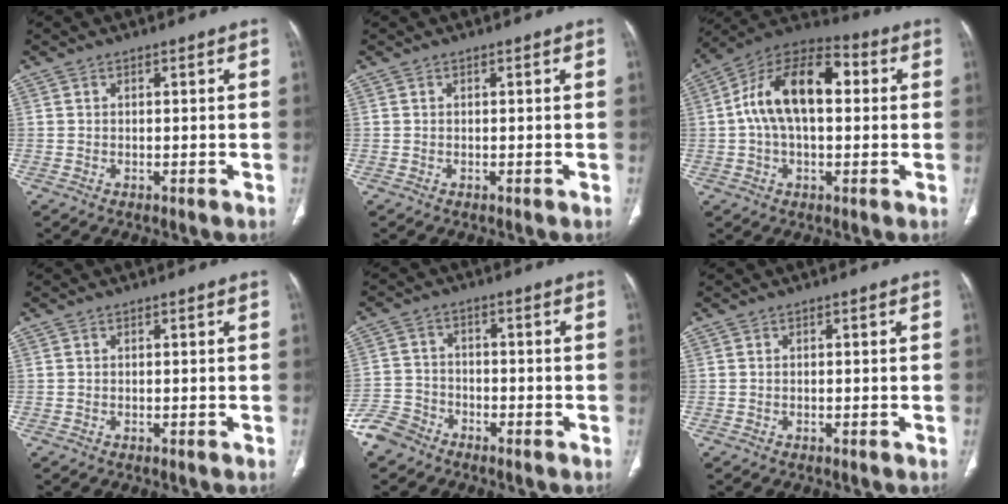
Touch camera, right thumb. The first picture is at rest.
{"total": 0.0}
{"total": 16.7, "force": [2.1, 9.2, 13.7], "torque": [-0.230, 0.040, 0.027]}
{"total": 0.0}
{"total": 5.9, "force": [-4.6, 3.6, 0.9], "torque": [-0.008, 0.020, -0.100]}
{"total": 0.0}